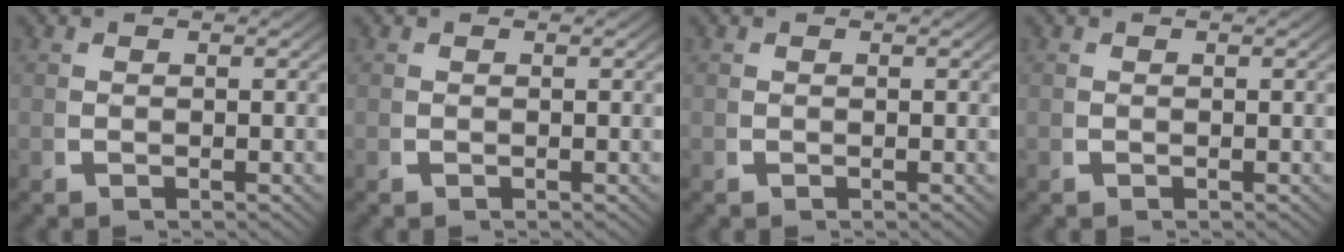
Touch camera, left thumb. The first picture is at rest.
{"total": 0.0}
{"total": 0.0}
{"total": 0.0}